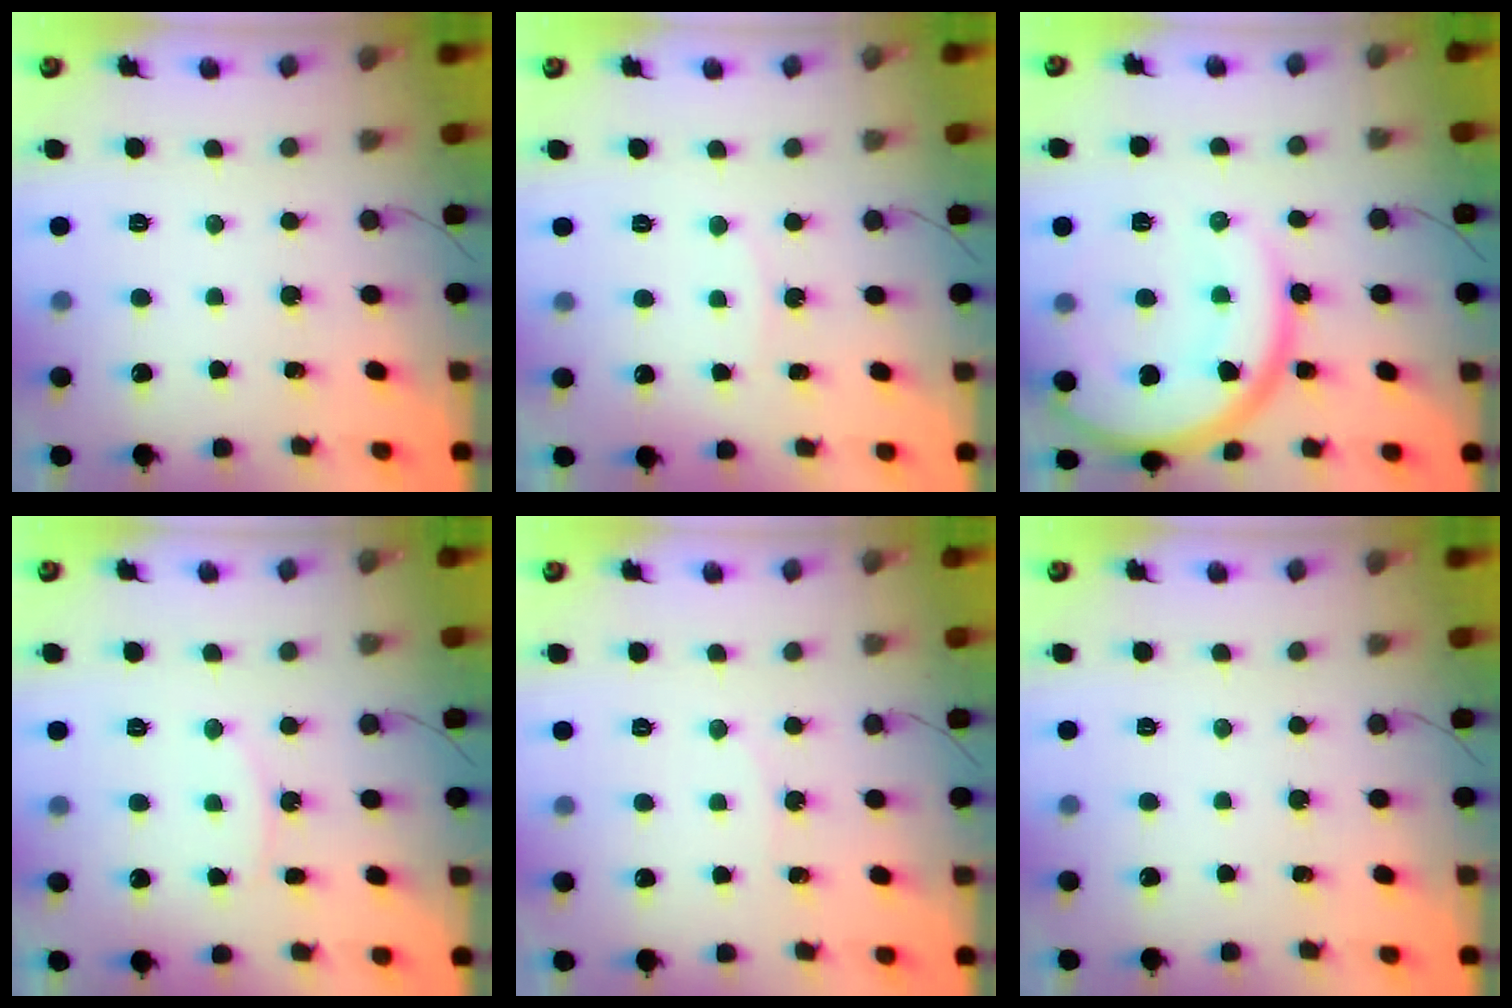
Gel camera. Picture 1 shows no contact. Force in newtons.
{"total": 3.9, "press": 3.9, "slide": 0.4}
{"total": 16.5, "press": 16.4, "slide": 1.5}
{"total": 6.9, "press": 6.9, "slide": 0.7}
{"total": 3.6, "press": 2.9, "slide": 2.2}
{"total": 0.0}